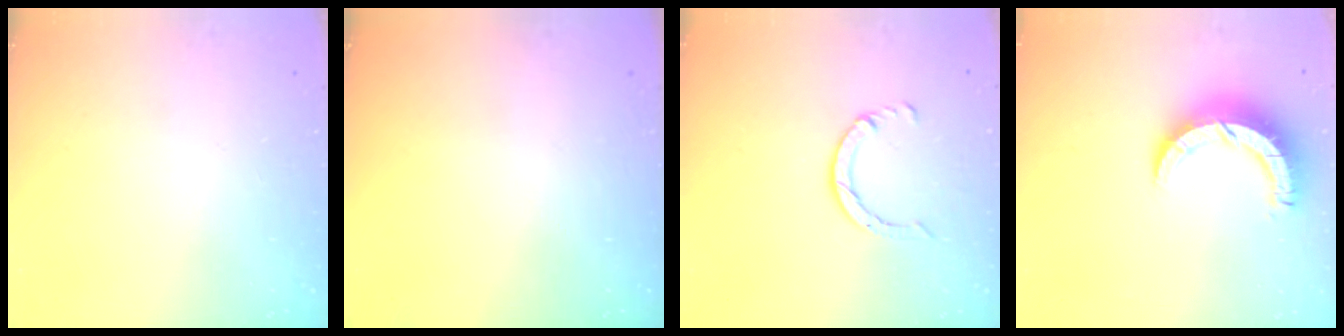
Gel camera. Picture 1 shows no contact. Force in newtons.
{"total": 0.0}
{"total": 4.7, "press": 4.7, "slide": 0.4}
{"total": 9.3, "press": 9.2, "slide": 0.9}